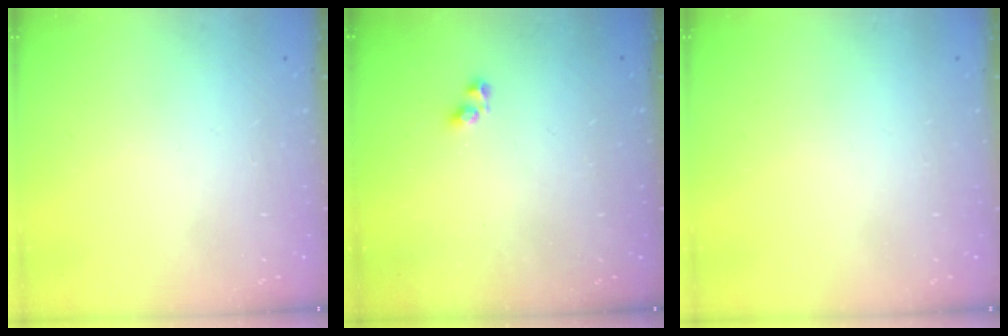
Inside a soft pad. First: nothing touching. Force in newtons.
{"total": 2.9, "press": 2.9, "slide": 0.6}
{"total": 0.0}